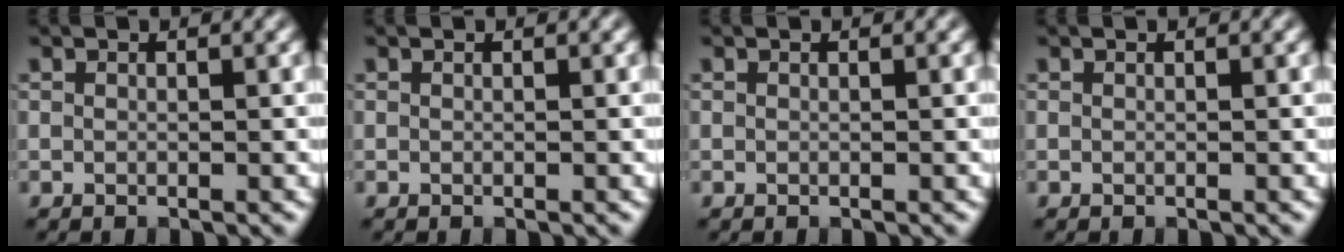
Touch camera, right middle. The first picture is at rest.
{"total": 0.0}
{"total": 0.0}
{"total": 0.0}